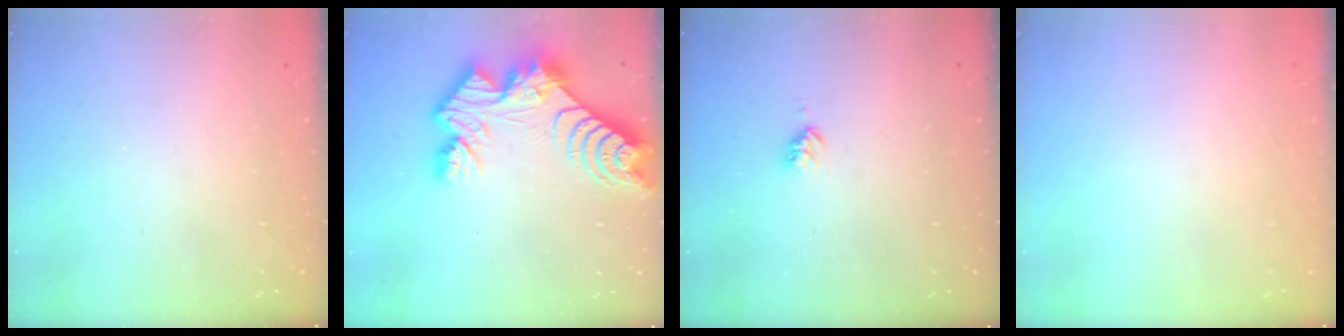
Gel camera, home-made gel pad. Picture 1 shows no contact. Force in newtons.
{"total": 14.5, "press": 14.4, "slide": 1.2}
{"total": 2.8, "press": 2.8, "slide": 0.2}
{"total": 0.0}